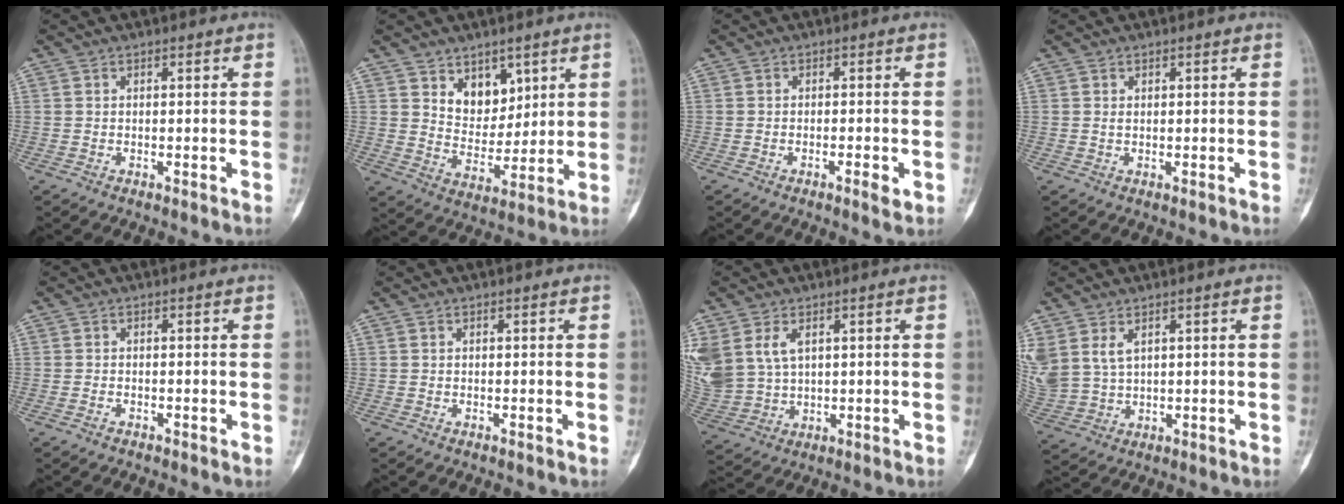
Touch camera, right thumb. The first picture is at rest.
{"total": 8.1, "force": [4.4, 5.7, 3.8], "torque": [-0.023, -0.035, 0.082]}
{"total": 2.4, "force": [-1.0, 0.6, 2.1], "torque": [-0.036, -0.001, -0.017]}
{"total": 0.6, "force": [0.2, 0.4, 0.3], "torque": [-0.005, -0.001, 0.004]}
{"total": 0.6, "force": [-0.5, 0.3, 0.2], "torque": [-0.005, 0.001, -0.011]}
{"total": 0.0}
{"total": 13.3, "force": [4.3, 9.4, 8.3], "torque": [-0.212, 0.001, 0.107]}
{"total": 9.2, "force": [3.9, 6.0, 5.8], "torque": [-0.143, -0.007, 0.095]}